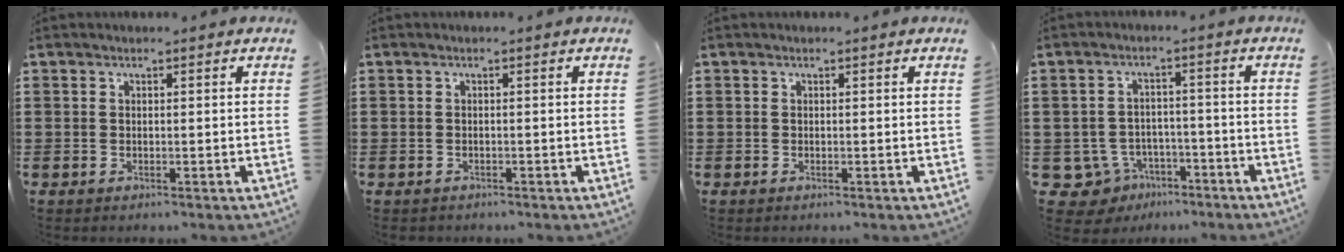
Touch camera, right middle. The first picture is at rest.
{"total": 0.5, "force": [-0.5, 0.1, -0.1], "torque": [0.000, -0.001, -0.011]}
{"total": 0.0}
{"total": 4.9, "force": [-3.6, 3.2, 1.1], "torque": [-0.057, 0.000, -0.074]}